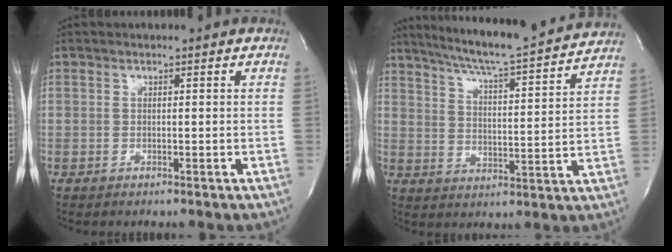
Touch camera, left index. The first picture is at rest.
{"total": 18.0, "force": [16.3, 0.0, 7.7], "torque": [-0.129, -0.017, 0.229]}